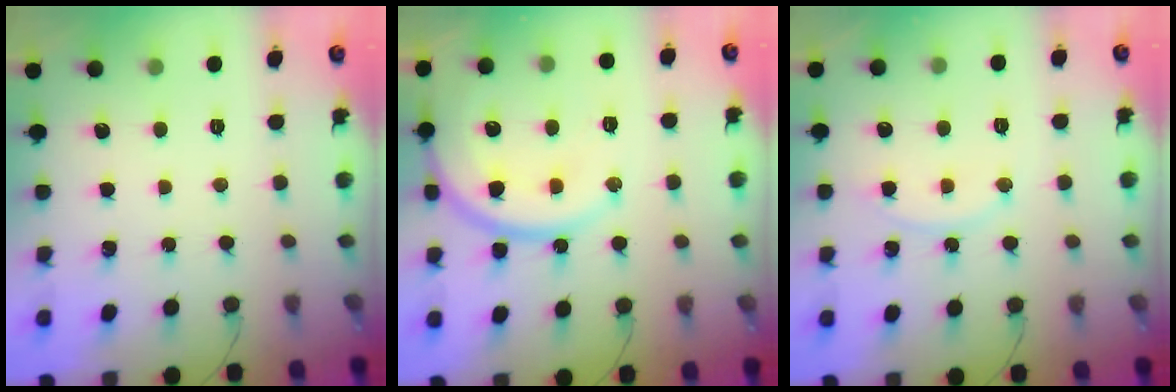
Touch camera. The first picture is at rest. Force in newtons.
{"total": 16.6, "press": 16.5, "slide": 1.9}
{"total": 9.6, "press": 9.6, "slide": 0.5}